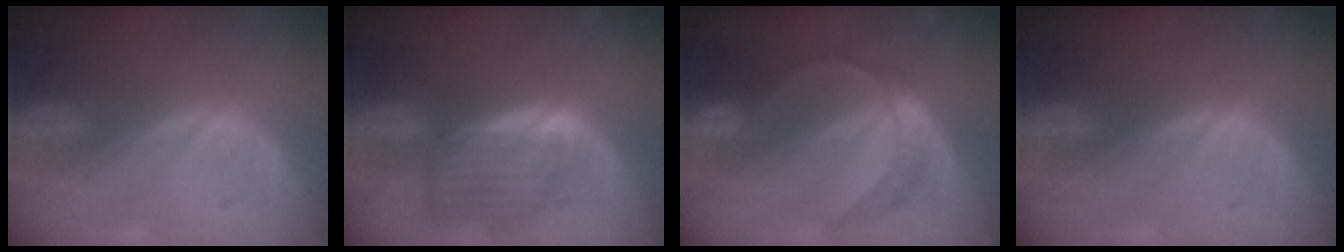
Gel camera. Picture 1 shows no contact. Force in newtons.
{"total": 7.7, "press": 7.0, "slide": 3.2}
{"total": 7.5, "press": 6.3, "slide": 4.1}
{"total": 0.0}